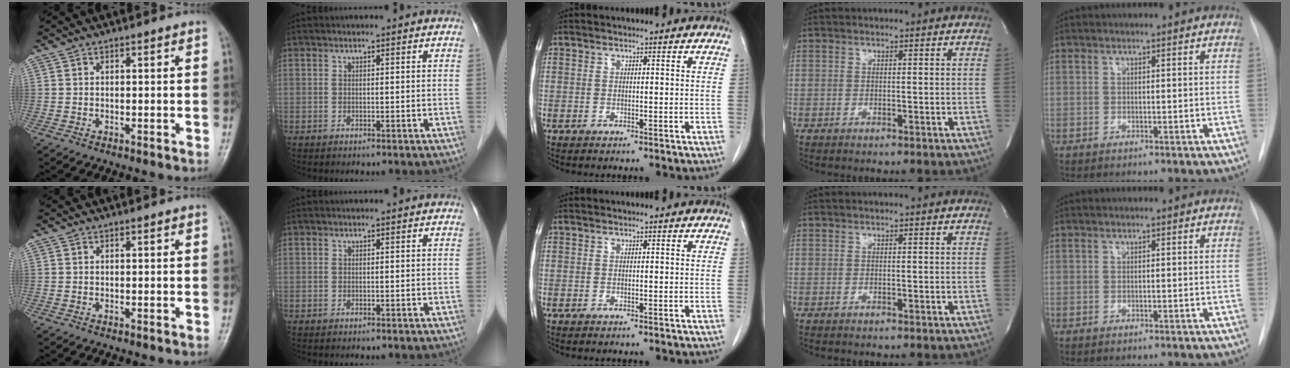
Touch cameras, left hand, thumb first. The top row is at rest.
{}